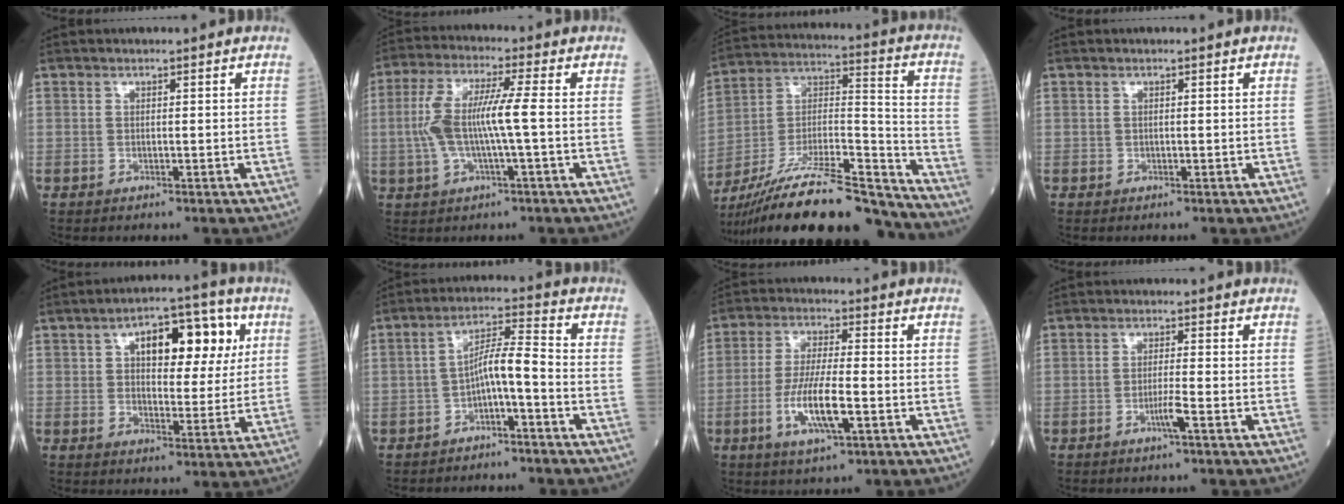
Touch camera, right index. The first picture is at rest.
{"total": 9.0, "force": [-0.5, 1.0, 8.9], "torque": [-0.187, 0.020, -0.014]}
{"total": 25.9, "force": [-22.3, 3.1, 12.7], "torque": [-0.207, 0.000, -0.370]}
{"total": 0.0}
{"total": 11.8, "force": [3.9, 5.6, 9.6], "torque": [-0.131, 0.034, 0.057]}
{"total": 5.7, "force": [-2.3, 0.6, 5.2], "torque": [-0.093, 0.025, -0.038]}
{"total": 9.0, "force": [-2.9, 1.5, 8.4], "torque": [-0.163, -0.006, -0.055]}
{"total": 2.5, "force": [-1.3, -0.4, 2.1], "torque": [-0.043, -0.004, -0.027]}